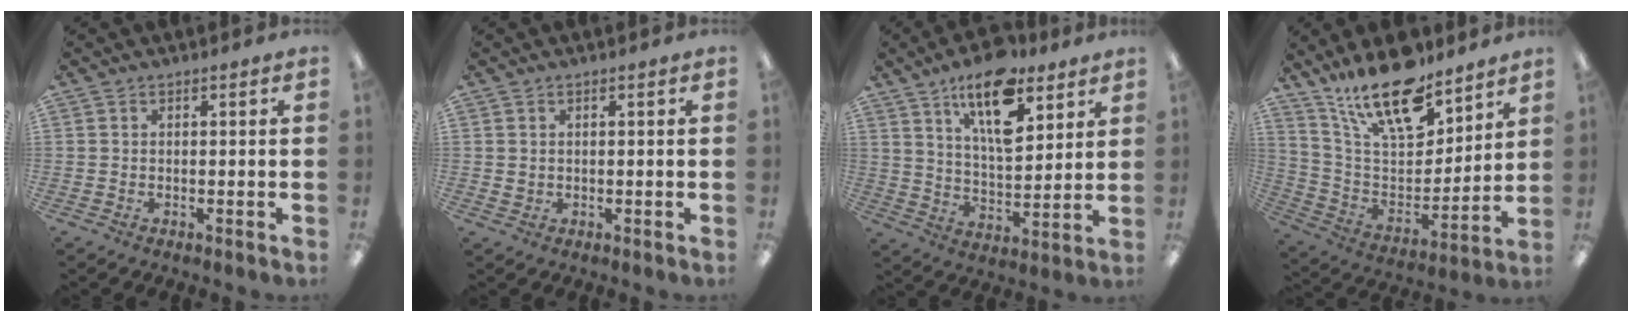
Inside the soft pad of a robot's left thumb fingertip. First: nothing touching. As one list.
[{"total": 0.8, "force": [0.3, 0.7, 0.1], "torque": [-0.004, 0.004, 0.006]}, {"total": 16.2, "force": [10.3, 7.0, 10.4], "torque": [-0.159, -0.047, 0.171]}, {"total": 20.0, "force": [14.9, 7.8, 10.8], "torque": [-0.199, -0.088, 0.264]}]